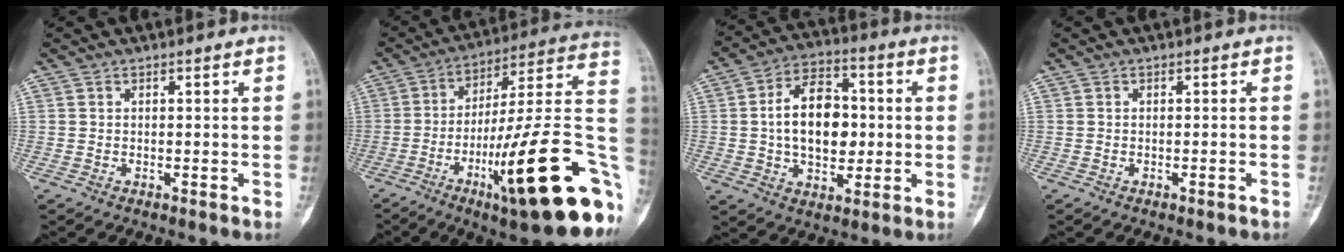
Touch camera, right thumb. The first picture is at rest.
{"total": 29.0, "force": [-9.4, 5.8, 26.8], "torque": [-0.331, 0.036, -0.137]}
{"total": 14.9, "force": [0.4, 9.7, 11.4], "torque": [-0.158, 0.019, 0.006]}
{"total": 0.7, "force": [-0.5, -0.1, 0.4], "torque": [-0.017, 0.003, -0.003]}